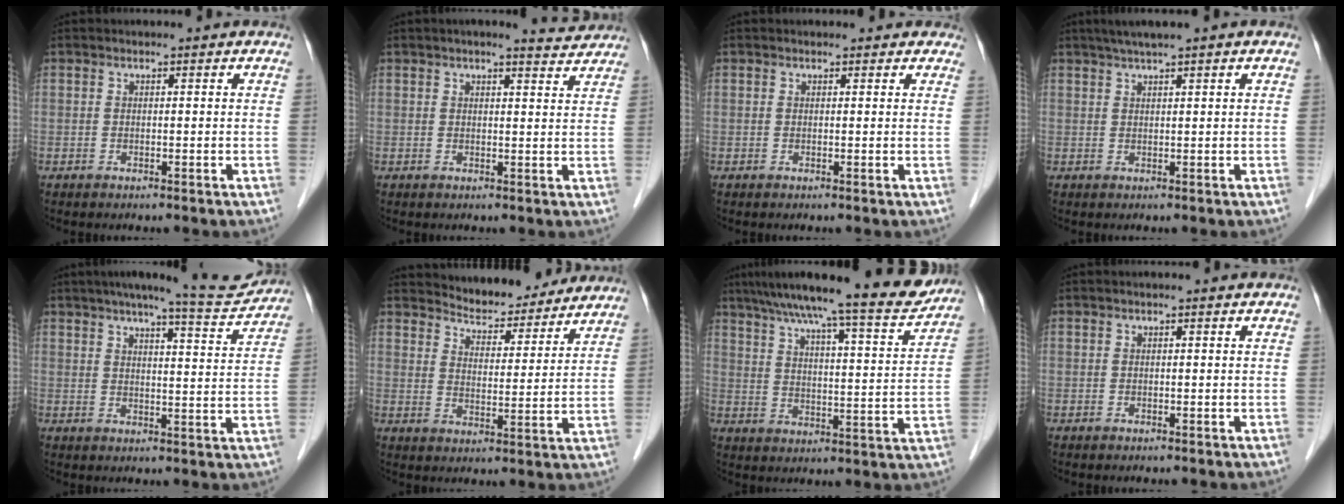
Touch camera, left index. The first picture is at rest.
{"total": 3.9, "force": [3.7, 0.4, 1.2], "torque": [-0.021, 0.000, 0.036]}
{"total": 3.5, "force": [3.1, 1.6, 0.7], "torque": [0.006, 0.006, 0.022]}
{"total": 3.6, "force": [2.7, -0.3, 2.4], "torque": [-0.044, 0.016, 0.048]}
{"total": 10.9, "force": [10.0, 0.4, 4.3], "torque": [-0.058, -0.006, 0.124]}
{"total": 11.7, "force": [11.1, 2.7, 2.3], "torque": [-0.028, -0.002, 0.154]}
{"total": 18.4, "force": [15.9, 1.1, 9.1], "torque": [-0.138, -0.008, 0.223]}
{"total": 0.0}